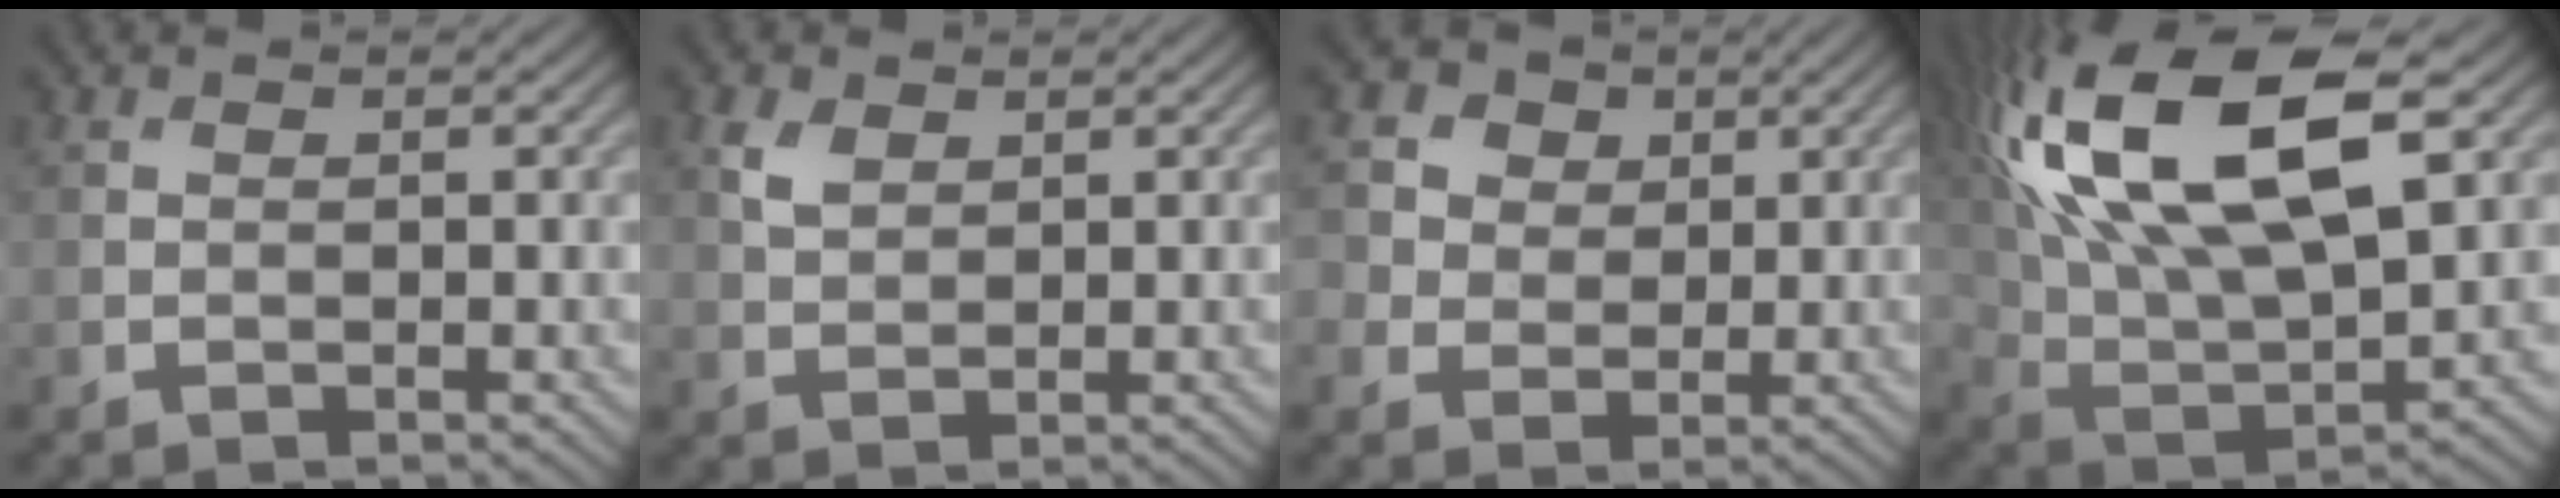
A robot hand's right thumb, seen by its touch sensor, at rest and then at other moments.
{"total": 2.4, "force": [1.4, 1.4, 1.4], "torque": [-0.039, 0.002, 0.029]}
{"total": 6.0, "force": [2.5, 5.1, 2.2], "torque": [-0.089, 0.006, 0.041]}
{"total": 19.9, "force": [8.4, 8.3, 16.0], "torque": [-0.346, 0.043, 0.139]}